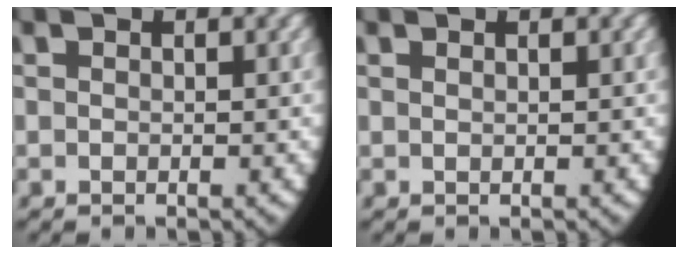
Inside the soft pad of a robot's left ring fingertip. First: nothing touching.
{"total": 0.6, "force": [0.3, -0.4, 0.2], "torque": [-0.004, -0.004, 0.010]}